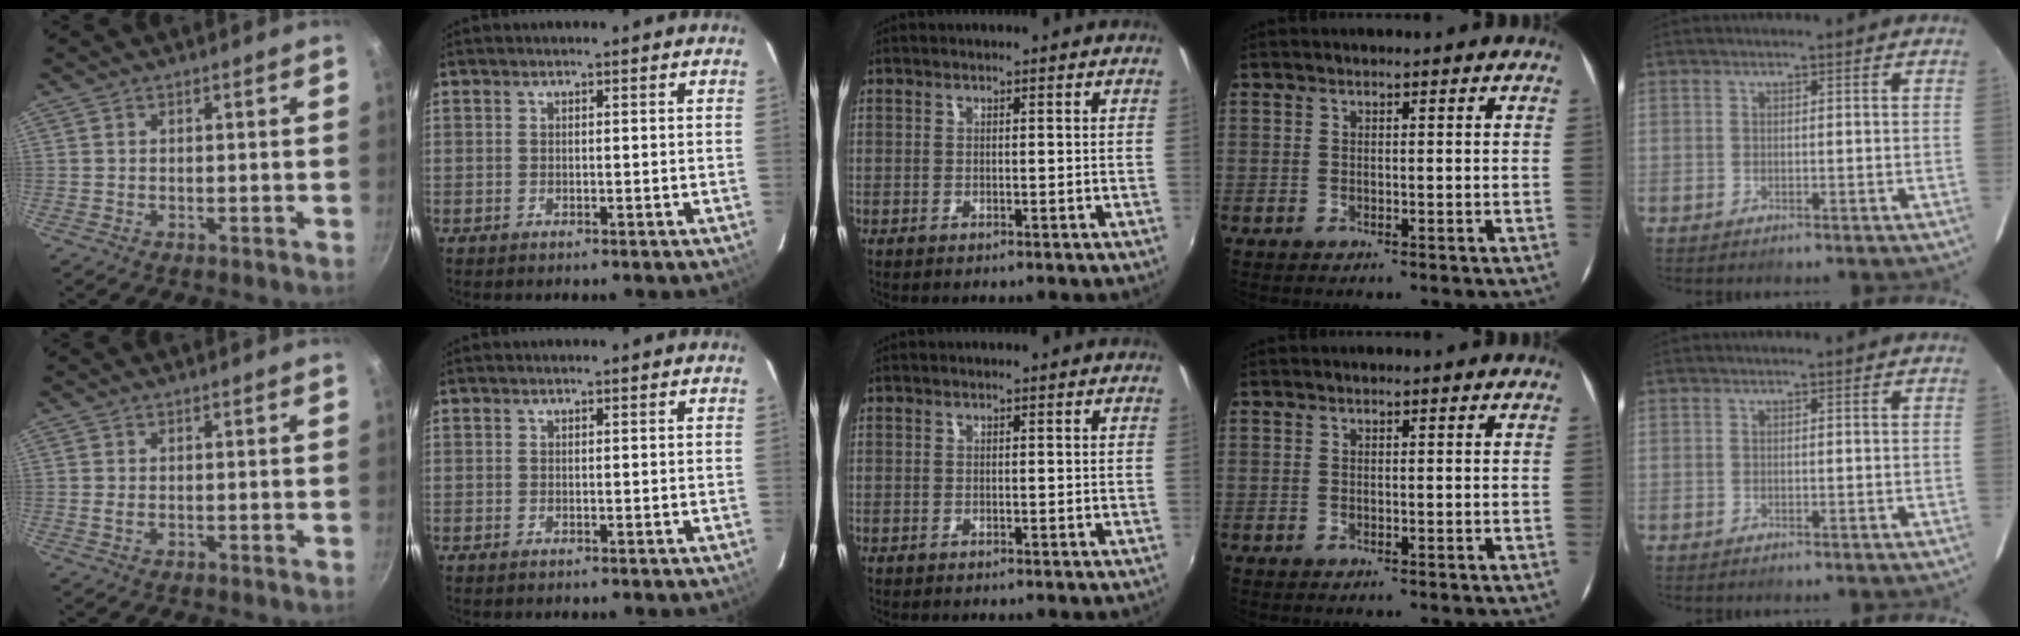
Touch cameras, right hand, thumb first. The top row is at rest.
{"thumb": {"total": 0.7, "force": [0.1, 0.3, 0.7], "torque": [-0.014, -0.002, -0.001]}}